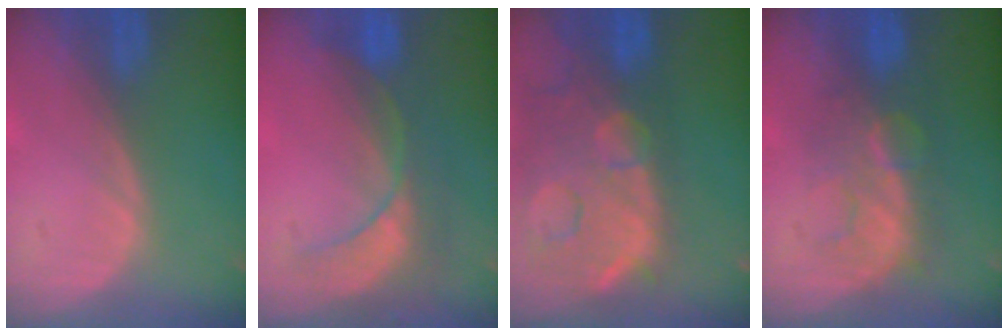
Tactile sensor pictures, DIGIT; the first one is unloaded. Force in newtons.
{"total": 9.1, "press": 7.8, "slide": 4.7}
{"total": 14.8, "press": 12.1, "slide": 8.6}
{"total": 7.9, "press": 7.5, "slide": 2.7}